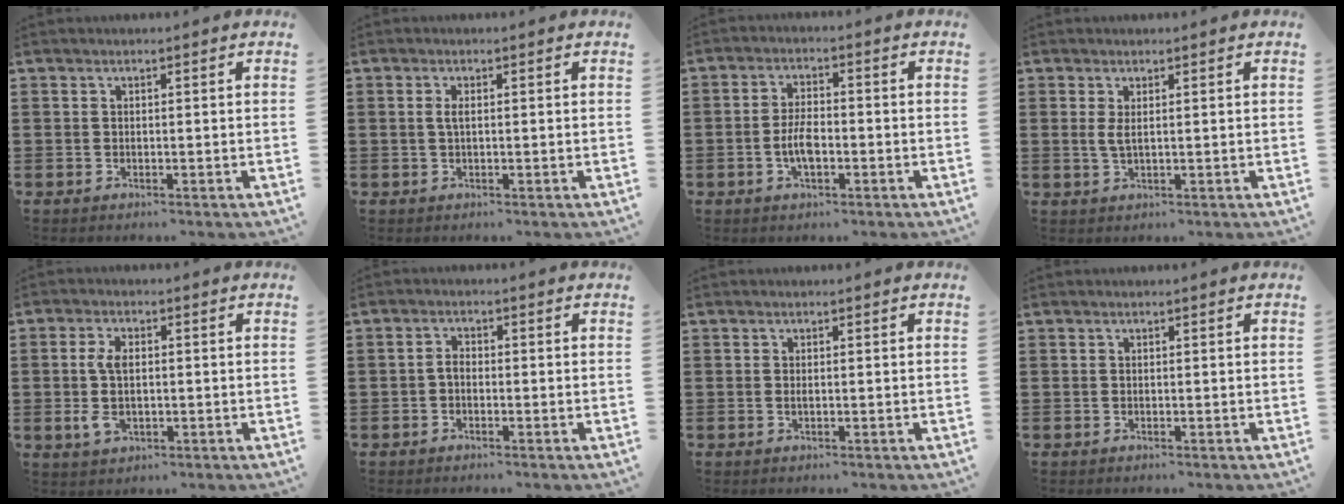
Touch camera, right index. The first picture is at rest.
{"total": 1.5, "force": [0.1, 0.5, 1.4], "torque": [-0.028, 0.003, 0.000]}
{"total": 4.6, "force": [-1.2, 1.9, 4.1], "torque": [-0.093, 0.000, -0.027]}
{"total": 1.9, "force": [0.3, 0.3, 1.8], "torque": [-0.045, -0.004, 0.003]}
{"total": 5.1, "force": [-0.4, 2.8, 4.3], "torque": [-0.095, 0.002, -0.010]}
{"total": 1.7, "force": [-0.7, 0.9, 1.3], "torque": [-0.026, 0.001, -0.013]}
{"total": 0.6, "force": [0.0, 0.1, 0.6], "torque": [-0.012, -0.003, 0.000]}
{"total": 0.0}